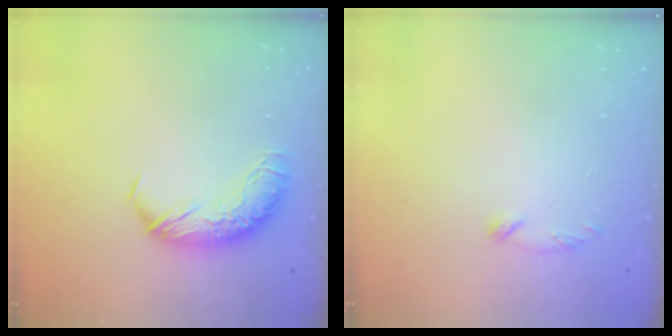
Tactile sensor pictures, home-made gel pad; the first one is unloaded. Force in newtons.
{"total": 7.0, "press": 6.9, "slide": 0.9}